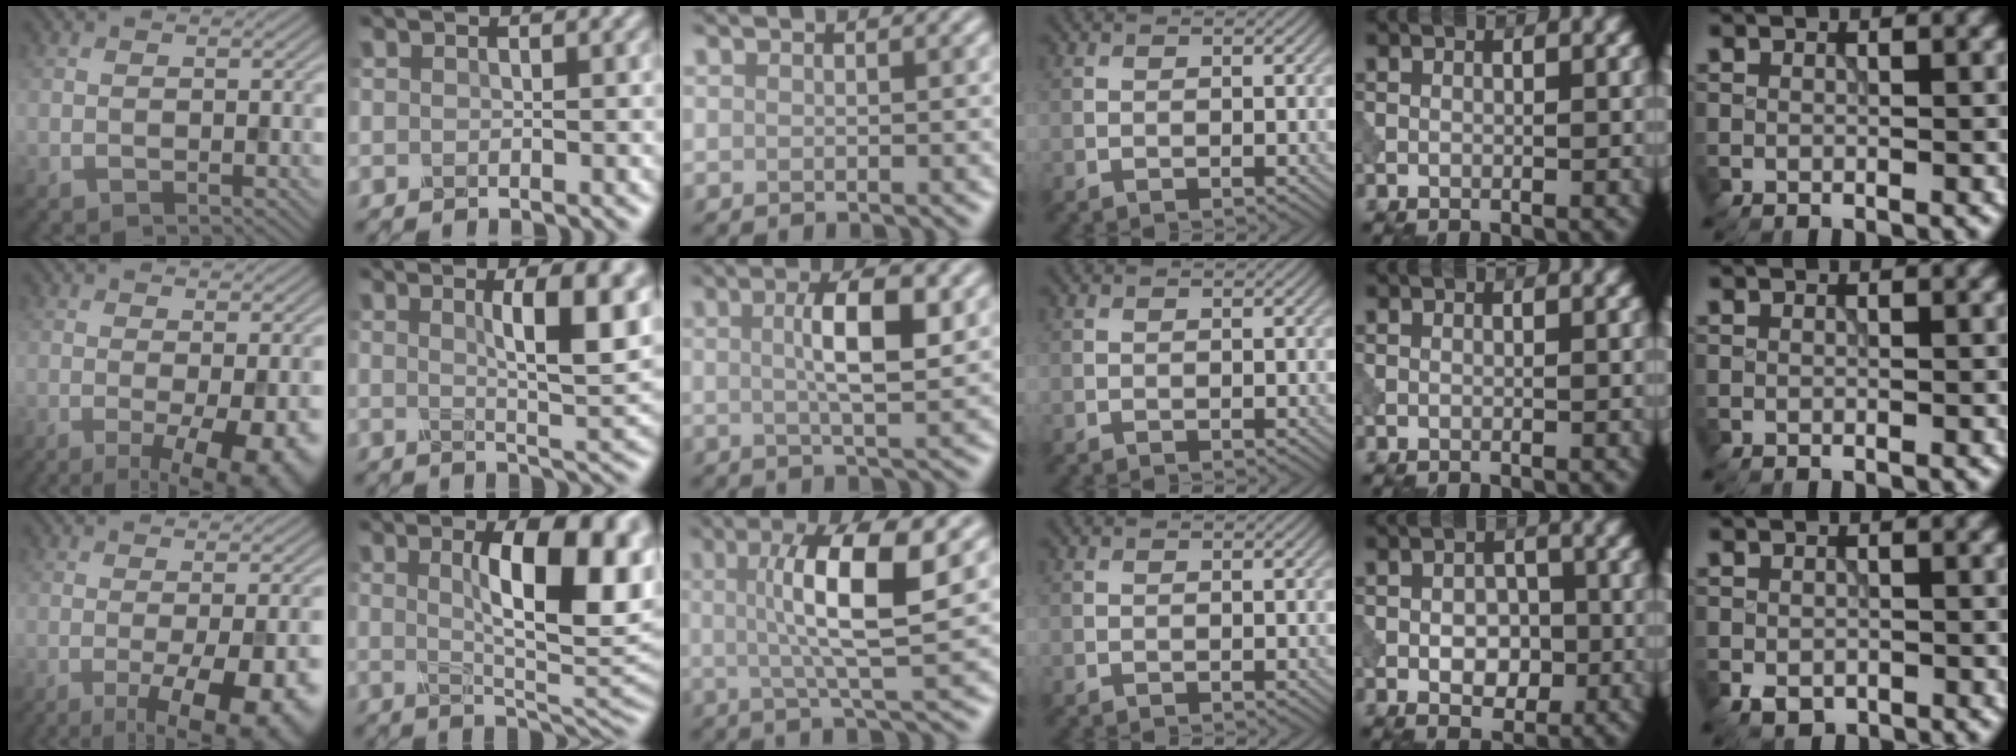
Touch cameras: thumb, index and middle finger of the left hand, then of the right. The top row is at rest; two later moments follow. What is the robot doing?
{"motion": "dispense", "object": "dispenser bottle"}